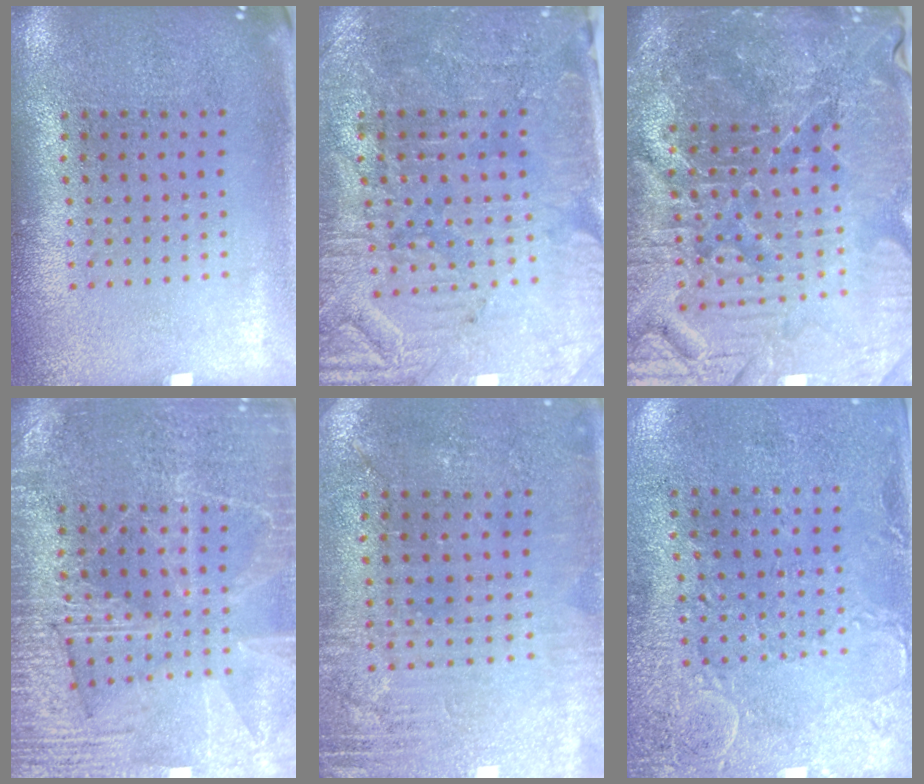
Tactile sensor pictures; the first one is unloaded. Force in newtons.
{"total": 3.7, "press": 3.5, "slide": 1.4}
{"total": 6.3, "press": 5.7, "slide": 2.6}
{"total": 3.6, "press": 3.5, "slide": 0.6}
{"total": 2.9, "press": 2.7, "slide": 1.1}
{"total": 2.9, "press": 2.3, "slide": 1.8}